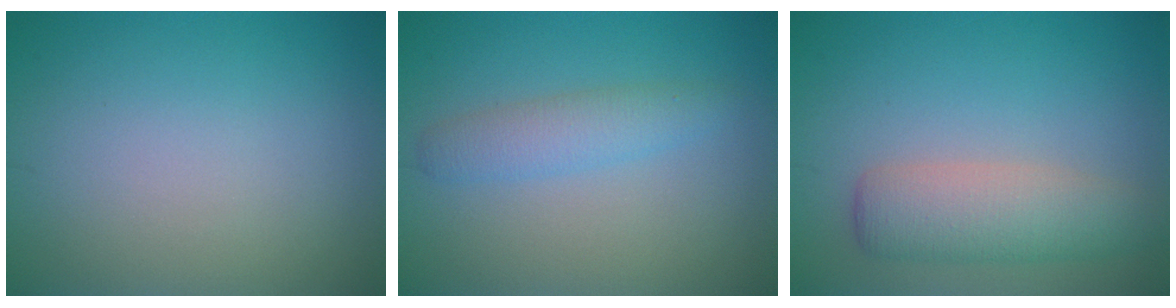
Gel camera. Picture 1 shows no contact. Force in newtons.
{"total": 2.4, "press": 2.4, "slide": 0.1}
{"total": 4.4, "press": 4.4, "slide": 0.4}